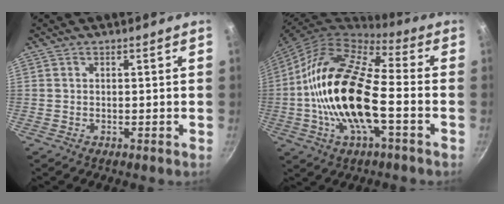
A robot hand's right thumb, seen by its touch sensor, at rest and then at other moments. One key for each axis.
{"total": 20.9, "fx": -3.4, "fy": 8.8, "fz": 18.7, "tx": -0.352, "ty": 0.032, "tz": -0.081}